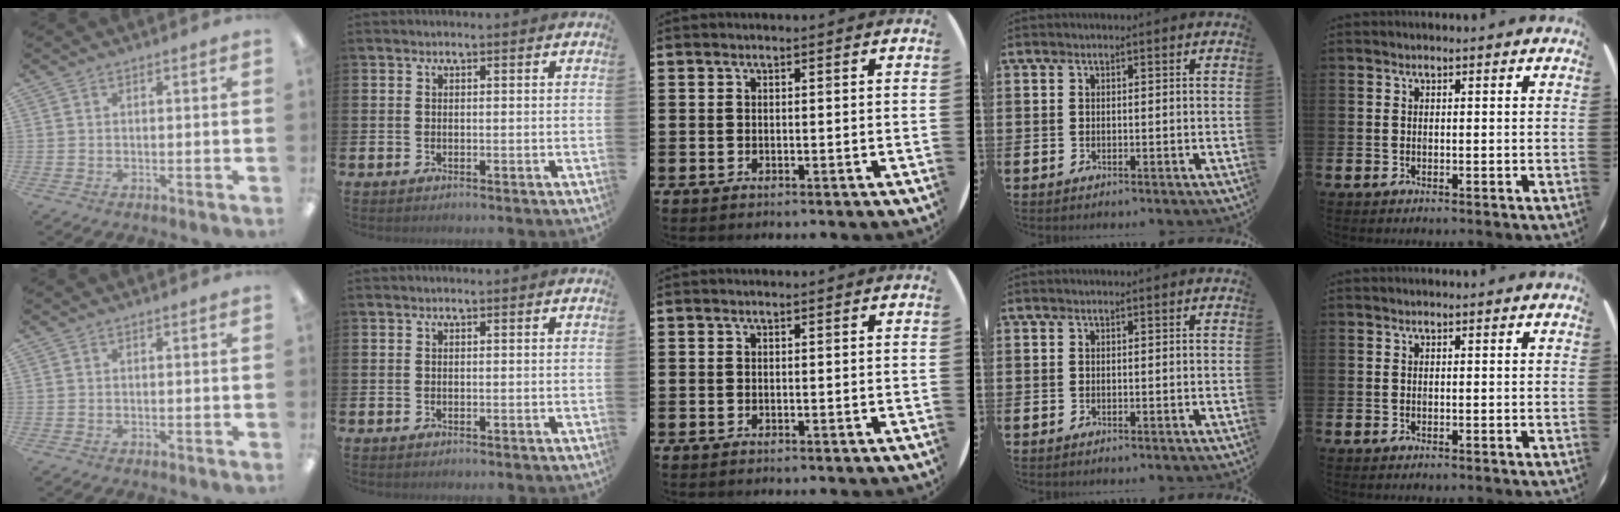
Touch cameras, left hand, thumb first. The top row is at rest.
{}